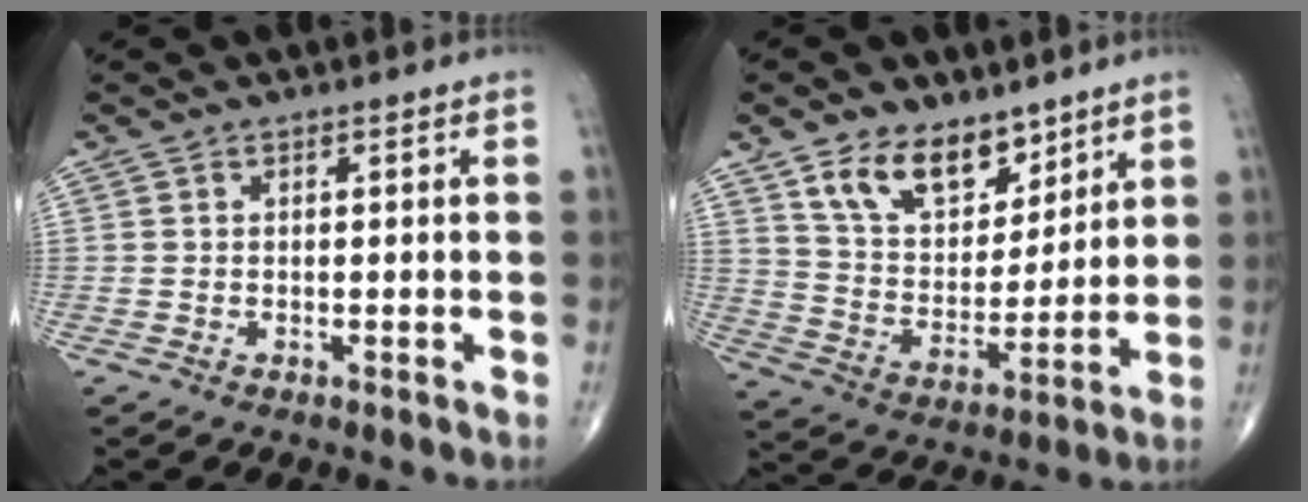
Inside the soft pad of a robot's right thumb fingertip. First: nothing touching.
{"total": 13.4, "force": [8.9, 7.6, 6.6], "torque": [-0.077, -0.057, 0.168]}